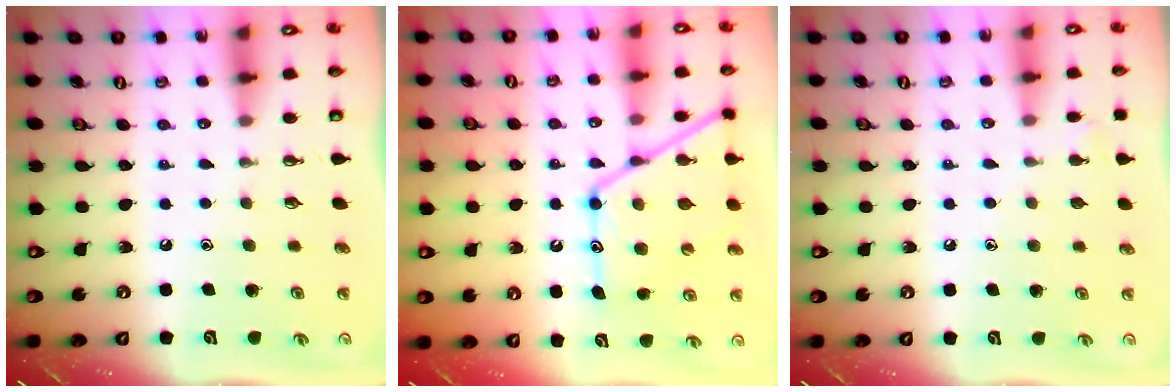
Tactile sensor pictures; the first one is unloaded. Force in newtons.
{"total": 17.4, "press": 17.4, "slide": 1.6}
{"total": 4.3, "press": 4.2, "slide": 0.6}